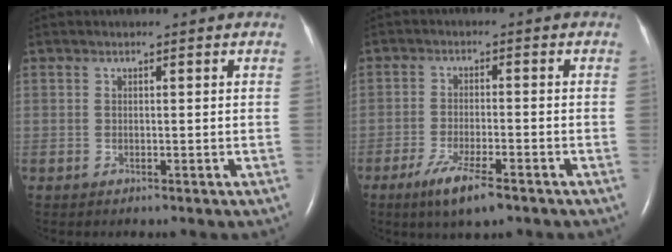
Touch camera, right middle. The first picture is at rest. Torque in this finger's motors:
{"motor_torque": [0.79, -0.71, 0.12, 0.06]}